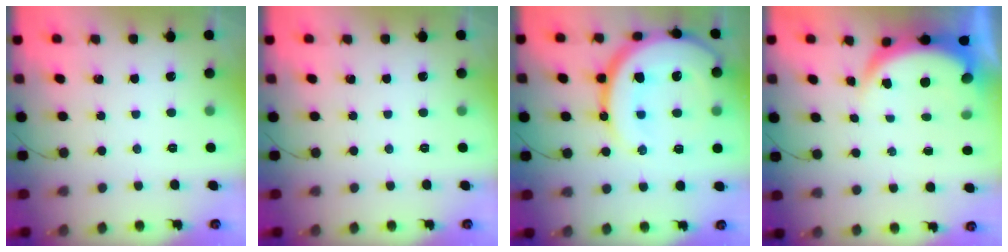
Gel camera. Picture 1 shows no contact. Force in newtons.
{"total": 0.0}
{"total": 23.0, "press": 22.9, "slide": 2.4}
{"total": 6.3, "press": 6.2, "slide": 1.0}